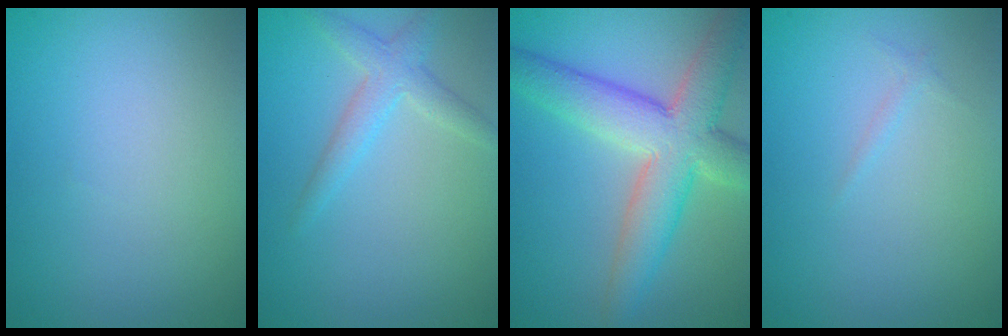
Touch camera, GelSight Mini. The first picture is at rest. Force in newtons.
{"total": 2.4, "press": 2.4, "slide": 0.2}
{"total": 7.6, "press": 7.6, "slide": 0.5}
{"total": 0.5, "press": 0.5, "slide": 0.0}